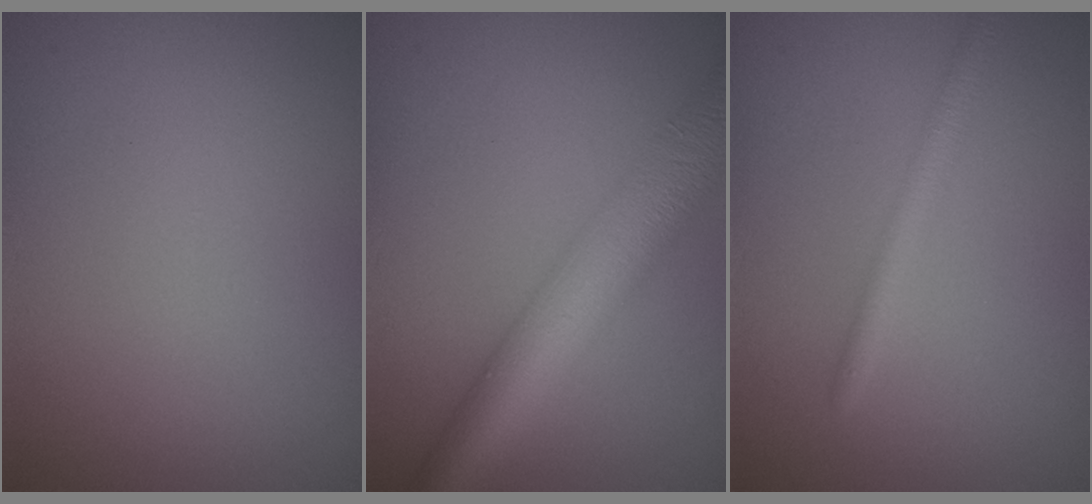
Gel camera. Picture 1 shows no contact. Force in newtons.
{"total": 8.1, "press": 8.1, "slide": 0.1}
{"total": 2.2, "press": 2.2, "slide": 0.0}